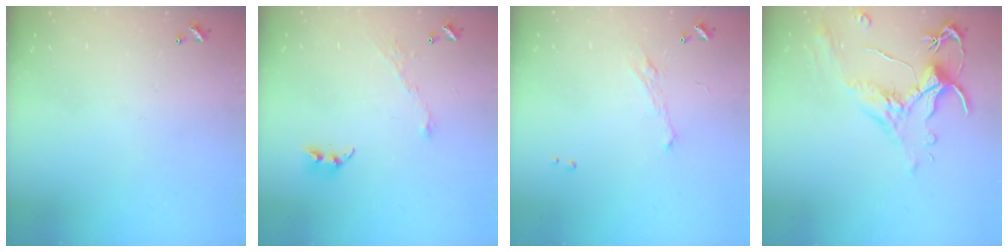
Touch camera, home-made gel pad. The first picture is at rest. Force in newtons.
{"total": 5.4, "press": 5.3, "slide": 0.7}
{"total": 2.0, "press": 1.9, "slide": 0.7}
{"total": 1.5, "press": 1.0, "slide": 1.1}